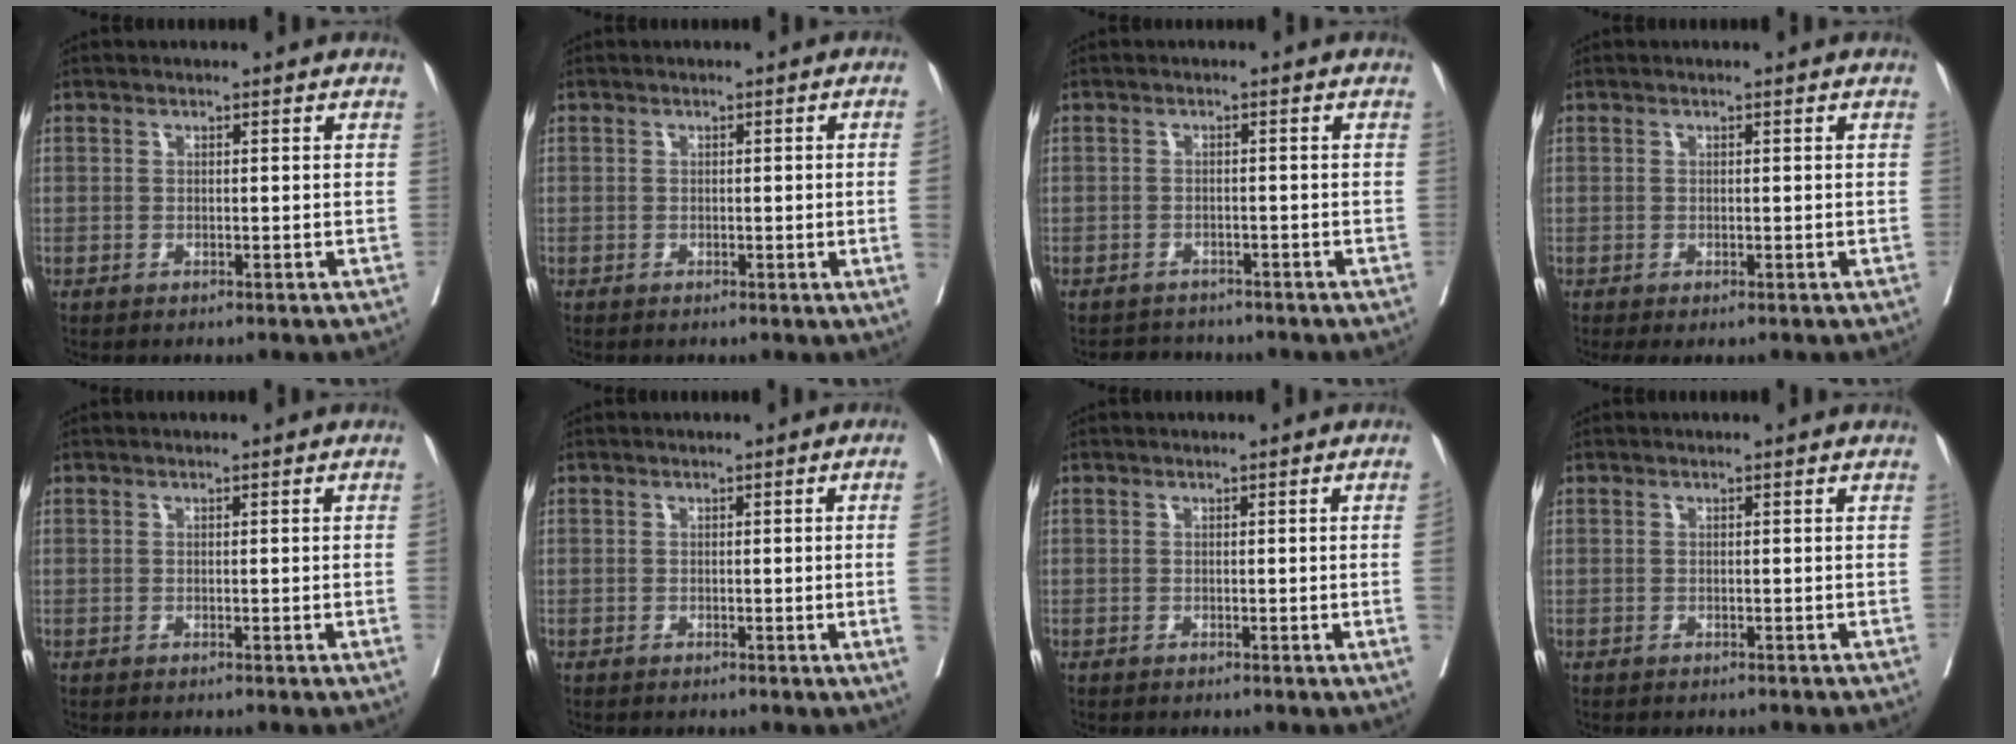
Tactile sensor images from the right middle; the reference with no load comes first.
{"total": 3.6, "force": [-0.3, -0.8, 3.5], "torque": [-0.057, -0.002, 0.002]}
{"total": 3.1, "force": [-2.9, 1.2, -0.3], "torque": [0.003, -0.003, -0.046]}
{"total": 1.4, "force": [-0.4, 0.5, 1.2], "torque": [-0.023, -0.007, -0.002]}
{"total": 1.6, "force": [-0.1, -0.2, 1.6], "torque": [-0.033, 0.005, 0.004]}
{"total": 4.5, "force": [-0.5, -1.7, 4.1], "torque": [-0.054, -0.012, -0.005]}
{"total": 2.5, "force": [-0.2, -1.0, 2.3], "torque": [-0.034, -0.005, 0.000]}
{"total": 0.6, "force": [-0.5, 0.2, 0.1], "torque": [-0.001, 0.000, -0.012]}